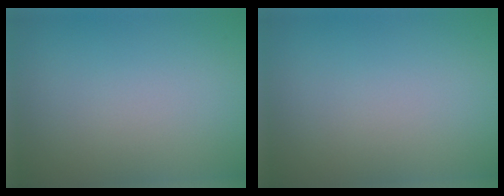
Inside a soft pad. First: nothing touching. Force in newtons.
{"total": 0.0}